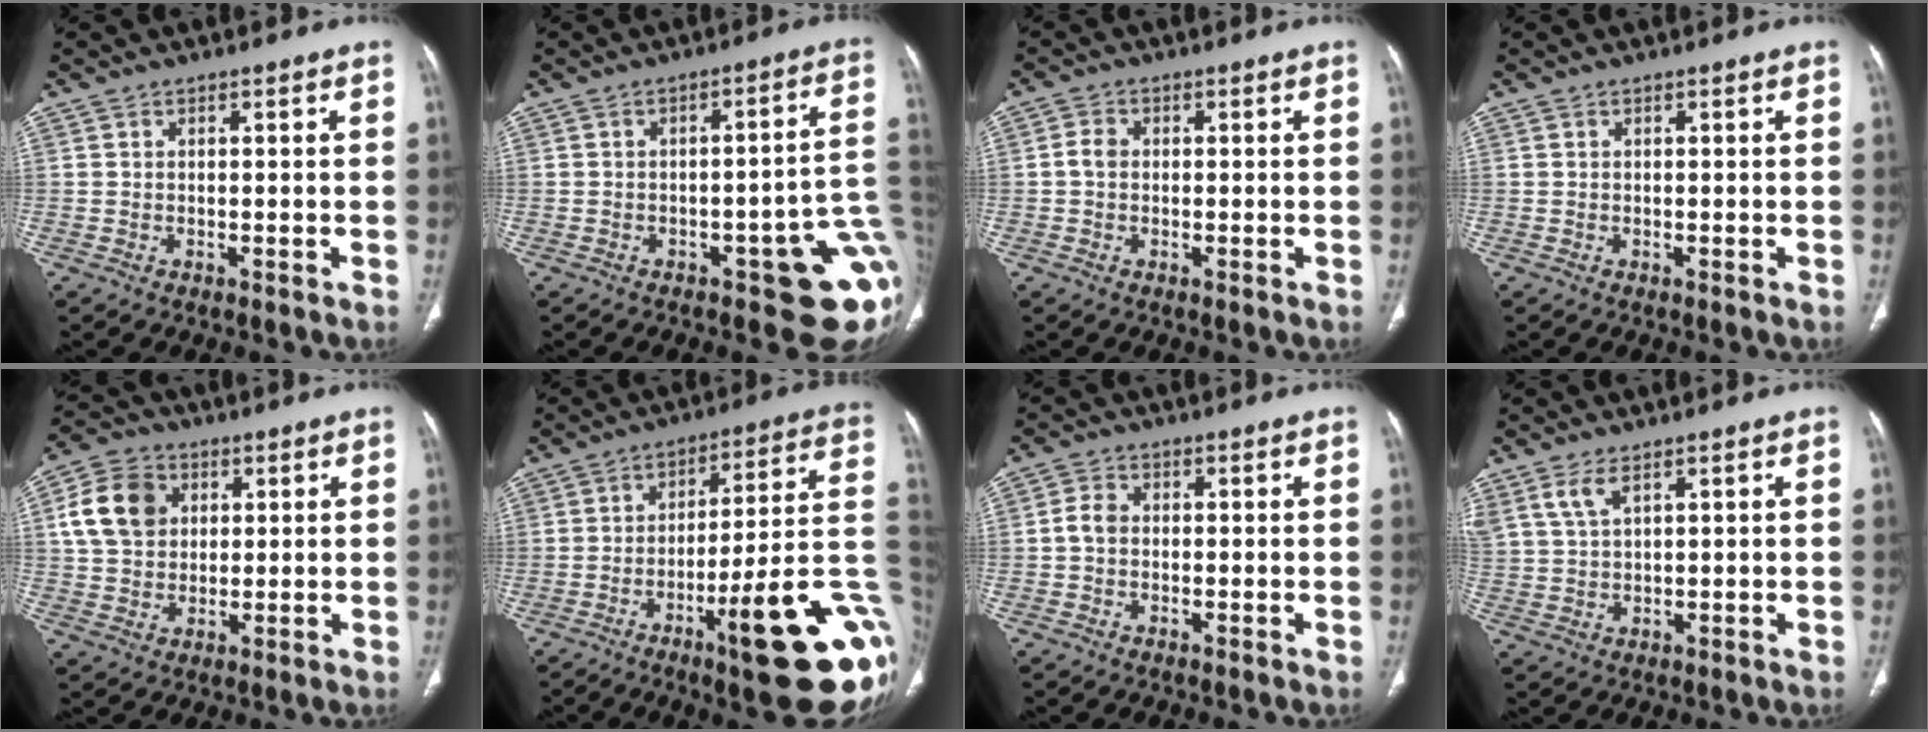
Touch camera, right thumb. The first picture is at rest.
{"total": 15.6, "force": [-5.0, 5.1, 13.9], "torque": [-0.107, 0.030, -0.048]}
{"total": 2.3, "force": [-0.1, 1.8, 1.4], "torque": [-0.024, 0.007, -0.006]}
{"total": 0.0}
{"total": 10.9, "force": [2.9, 8.6, 6.0], "torque": [-0.096, 0.004, 0.052]}
{"total": 24.9, "force": [-8.6, 5.1, 22.8], "torque": [-0.222, 0.043, -0.116]}
{"total": 2.9, "force": [-0.2, 2.2, 1.8], "torque": [-0.032, 0.009, -0.010]}
{"total": 4.5, "force": [2.8, 1.6, 3.1], "torque": [-0.072, -0.007, 0.066]}